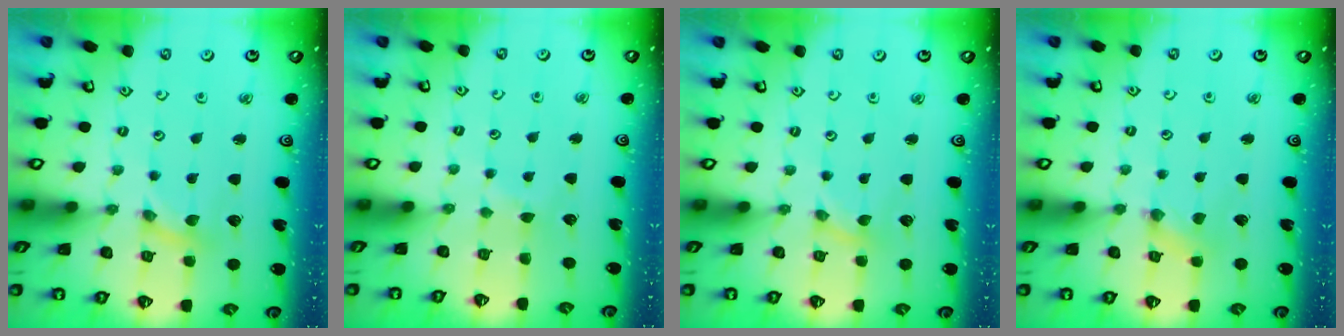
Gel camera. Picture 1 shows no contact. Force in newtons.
{"total": 2.2, "press": 2.2, "slide": 0.3}
{"total": 0.0}
{"total": 0.0}